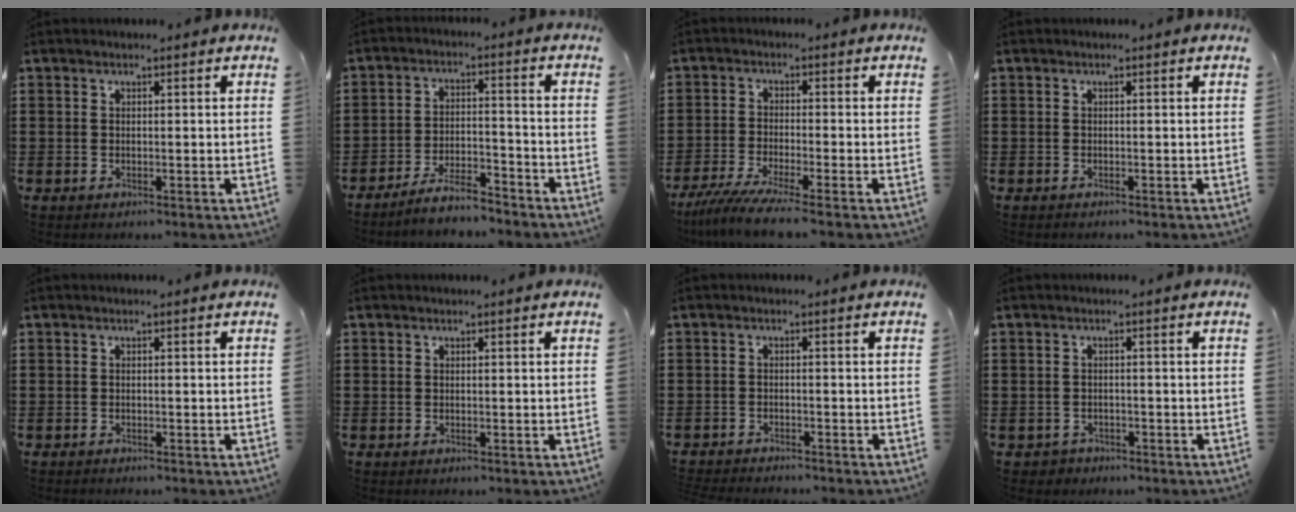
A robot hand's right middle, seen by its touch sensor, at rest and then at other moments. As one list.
[{"total": 5.7, "force": [-5.3, 0.4, 2.3], "torque": [-0.051, -0.004, -0.104]}, {"total": 5.2, "force": [-4.4, -0.5, 2.7], "torque": [-0.066, -0.026, -0.085]}, {"total": 0.0}, {"total": 0.5, "force": [-0.5, -0.1, 0.0], "torque": [-0.001, -0.001, -0.011]}, {"total": 0.0}, {"total": 1.9, "force": [-1.9, 0.0, 0.0], "torque": [-0.005, -0.003, -0.040]}, {"total": 1.1, "force": [-0.9, 0.6, -0.1], "torque": [-0.004, 0.001, -0.022]}]